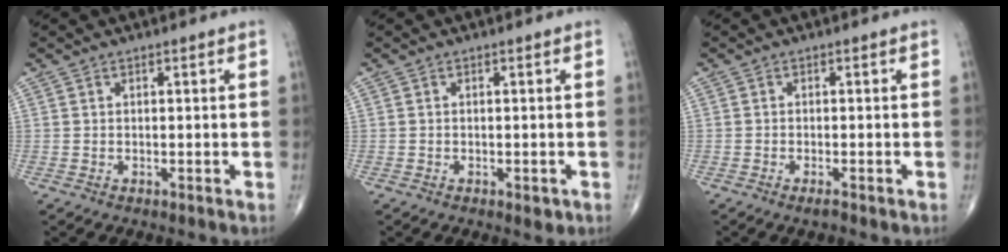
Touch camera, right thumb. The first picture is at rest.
{"total": 1.6, "force": [-0.7, 0.8, 1.2], "torque": [-0.014, -0.002, -0.007]}
{"total": 1.3, "force": [-0.9, 0.2, 0.9], "torque": [-0.021, -0.003, -0.018]}